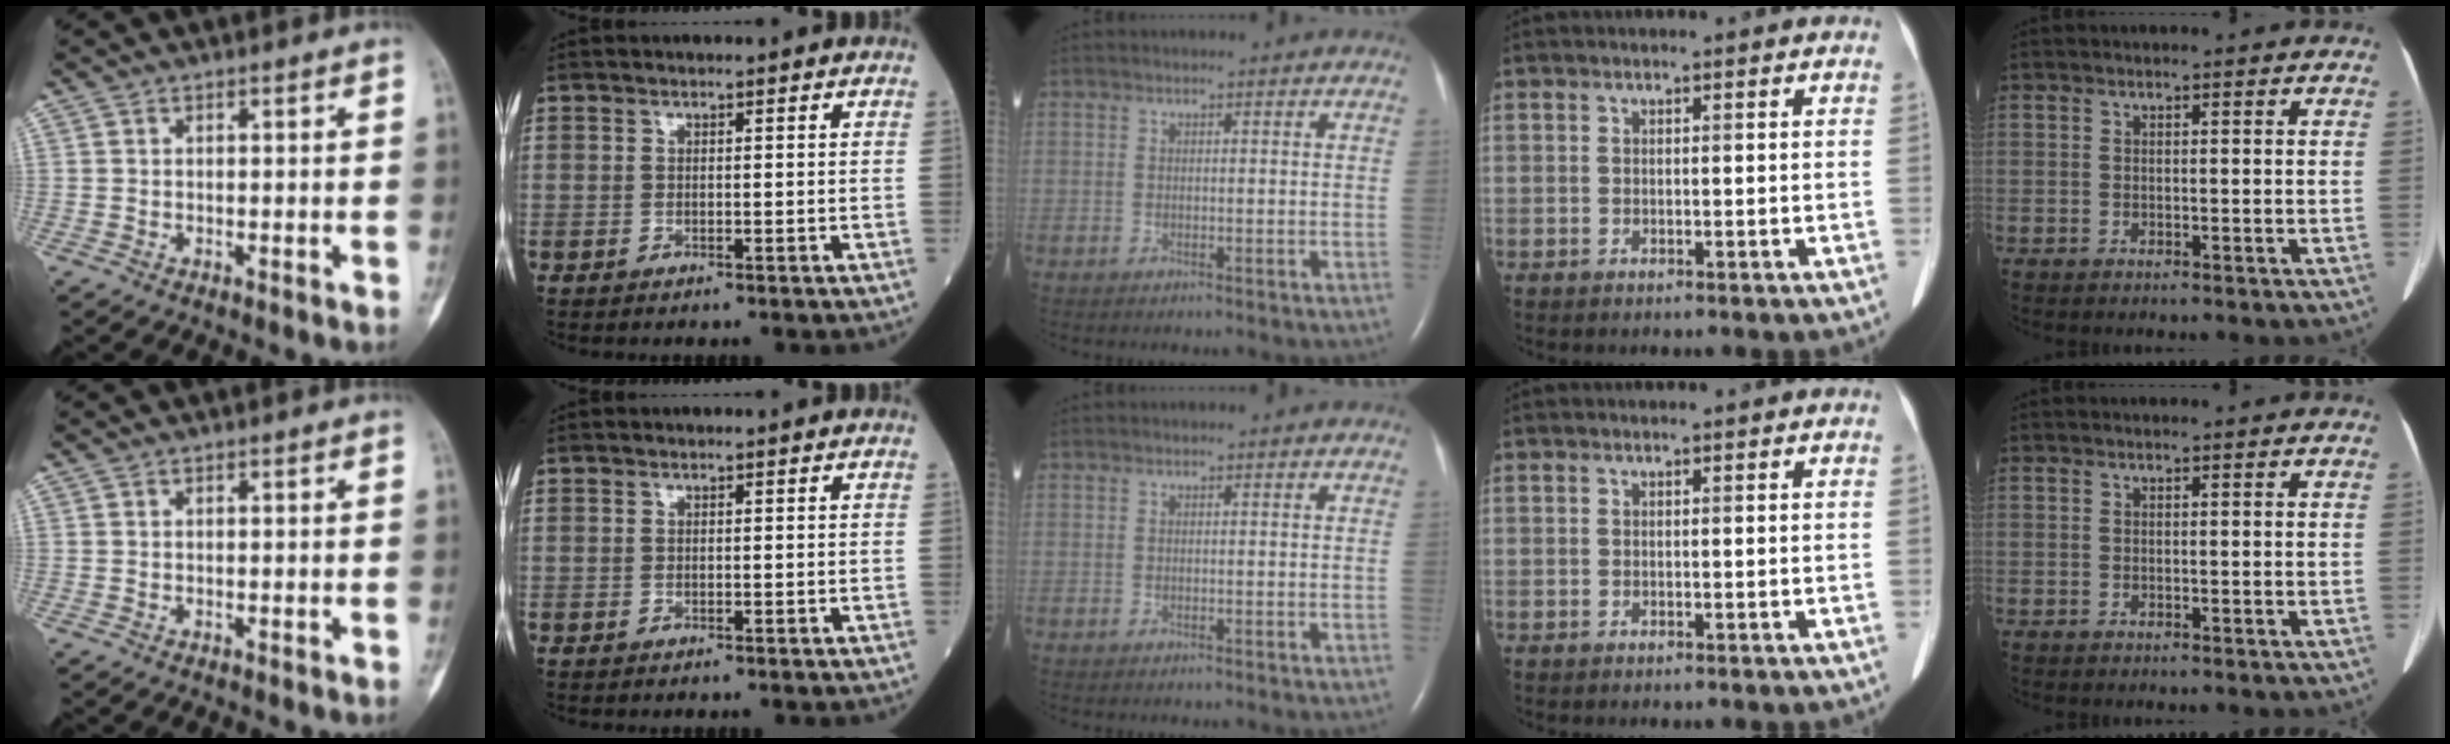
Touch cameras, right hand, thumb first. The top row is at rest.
{}